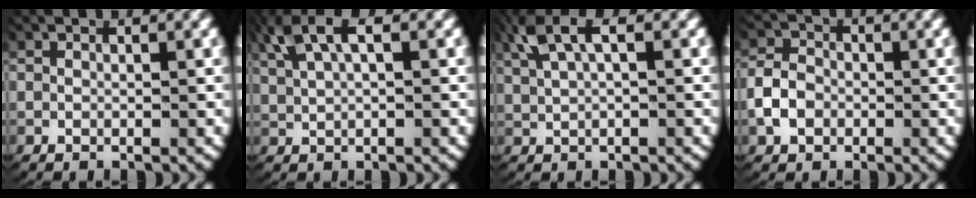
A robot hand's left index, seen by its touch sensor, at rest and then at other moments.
{"total": 4.9, "force": [2.9, 1.8, 3.6], "torque": [-0.075, 0.014, 0.051]}
{"total": 4.5, "force": [2.5, 1.6, 3.4], "torque": [-0.070, 0.014, 0.045]}
{"total": 3.1, "force": [-0.8, 2.6, 1.5], "torque": [-0.039, 0.000, -0.016]}